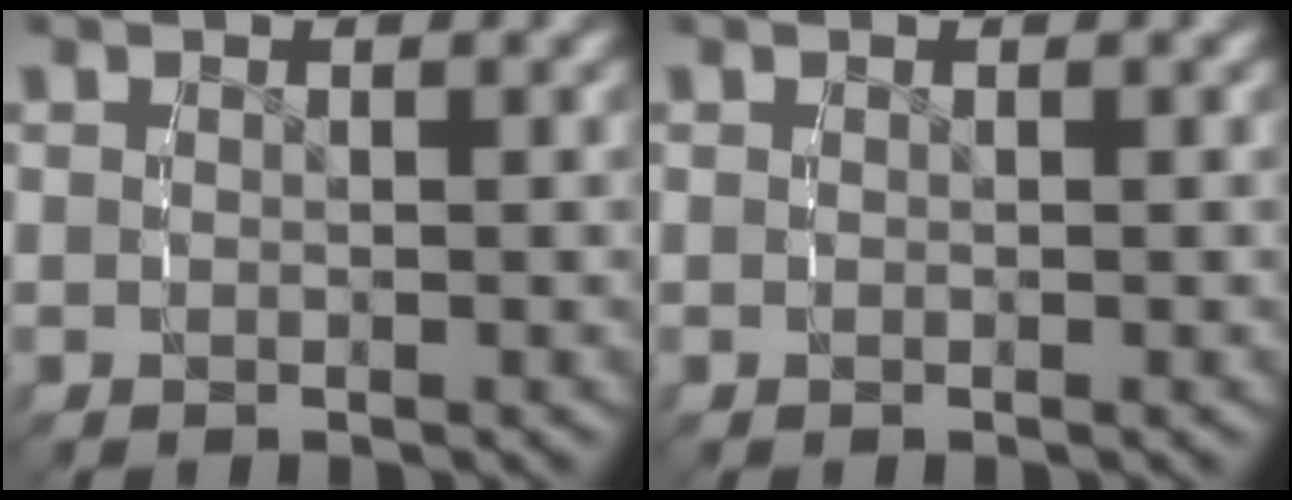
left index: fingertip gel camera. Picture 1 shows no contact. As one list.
[{"total": 0.0}]